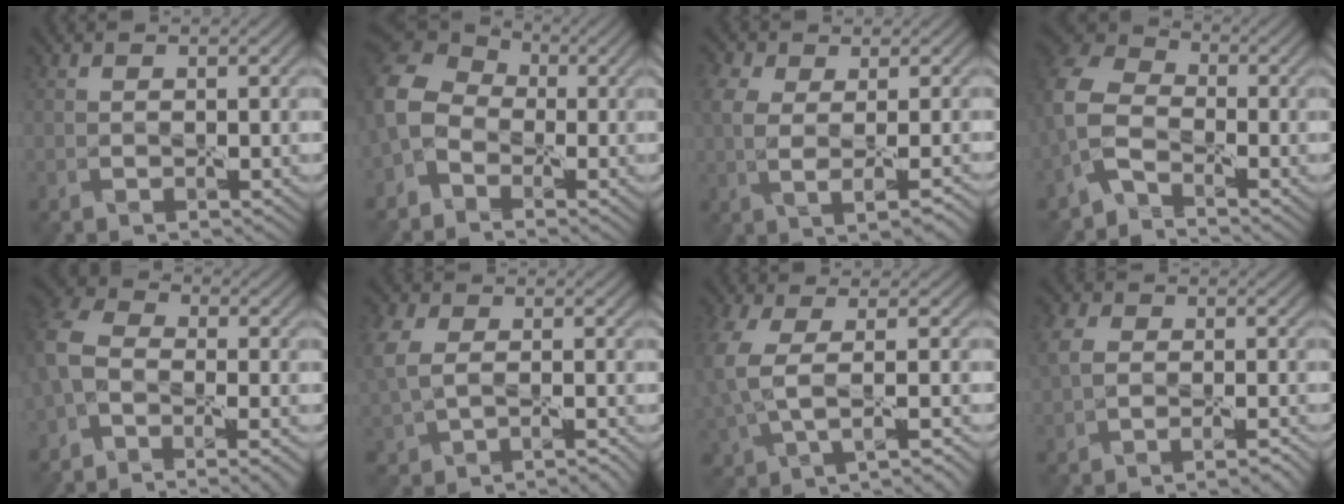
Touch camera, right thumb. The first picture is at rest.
{"total": 6.5, "force": [-2.0, 5.1, 3.5], "torque": [-0.103, -0.003, -0.057]}
{"total": 5.3, "force": [0.8, 2.7, 4.6], "torque": [-0.087, 0.008, 0.022]}
{"total": 6.0, "force": [-3.1, 3.9, 3.4], "torque": [-0.090, 0.004, -0.083]}
{"total": 7.6, "force": [-3.9, 4.2, 4.9], "torque": [-0.126, -0.008, -0.067]}
{"total": 7.0, "force": [-0.6, 4.8, 5.0], "torque": [-0.125, -0.004, 0.001]}
{"total": 5.4, "force": [-0.4, 2.3, 4.8], "torque": [-0.127, -0.010, -0.004]}
{"total": 4.7, "force": [-1.2, 3.0, 3.4], "torque": [-0.069, 0.000, -0.022]}